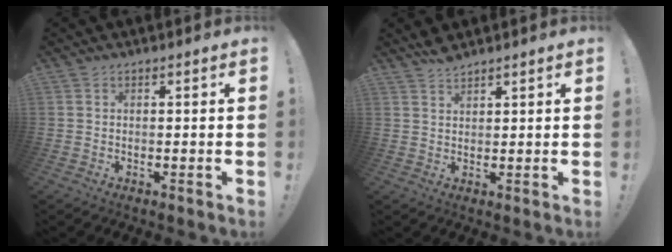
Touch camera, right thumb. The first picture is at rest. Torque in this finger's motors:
{"motor_torque": [-0.28, 0.39, 0.27, 0.10, 0.00]}